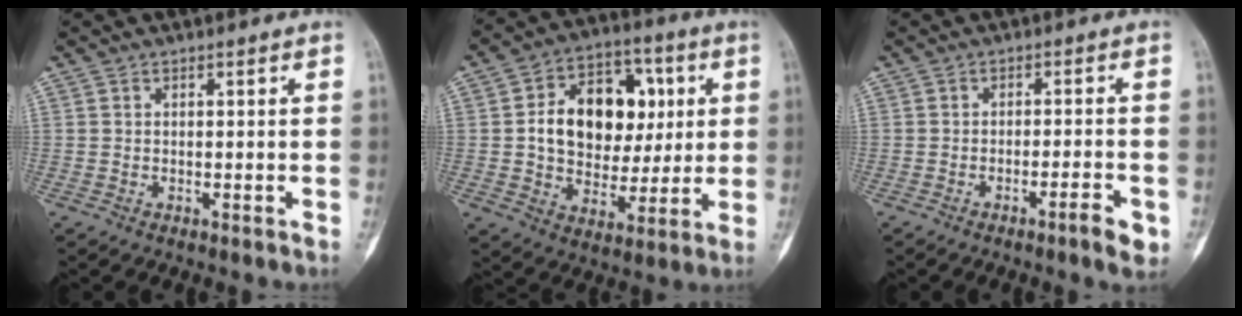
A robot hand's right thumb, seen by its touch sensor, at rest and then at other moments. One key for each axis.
{"total": 18.3, "fx": 2.7, "fy": 13.3, "fz": 12.3, "tx": -0.147, "ty": 0.017, "tz": 0.044}
{"total": 4.5, "fx": -2.3, "fy": 0.7, "fz": 3.8, "tx": -0.054, "ty": 0.011, "tz": -0.035}